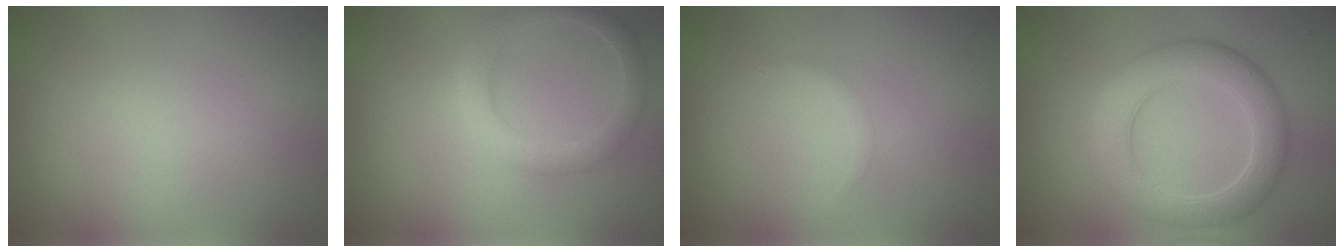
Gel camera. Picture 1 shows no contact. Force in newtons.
{"total": 2.7, "press": 2.7, "slide": 0.2}
{"total": 0.5, "press": 0.5, "slide": 0.0}
{"total": 5.5, "press": 5.5, "slide": 0.3}